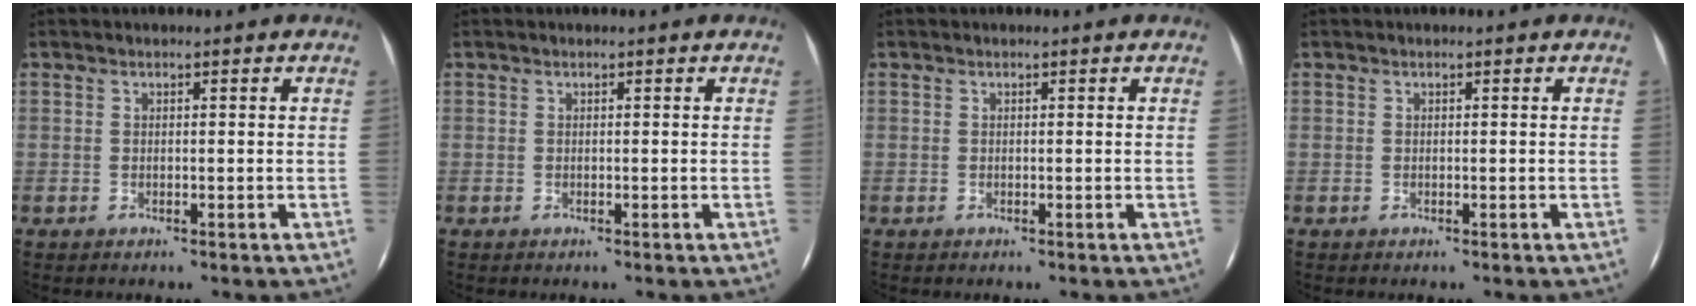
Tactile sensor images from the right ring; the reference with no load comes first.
{"total": 0.0}
{"total": 0.0}
{"total": 0.0}